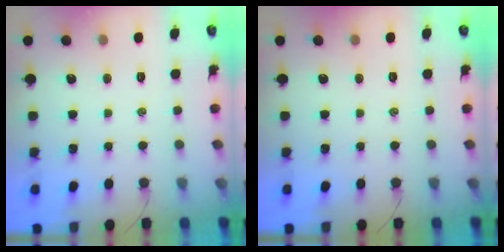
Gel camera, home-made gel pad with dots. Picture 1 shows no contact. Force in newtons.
{"total": 0.0}